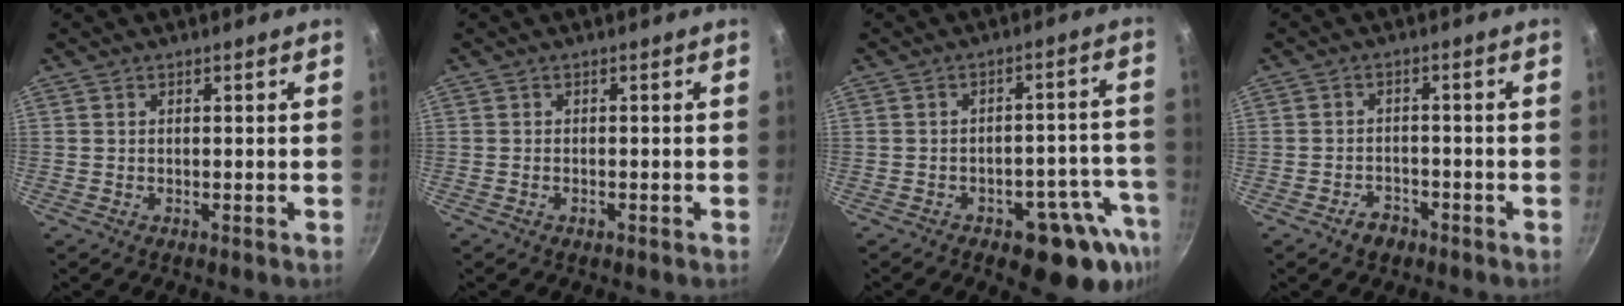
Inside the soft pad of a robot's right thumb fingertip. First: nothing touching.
{"total": 0.9, "force": [-0.5, 0.4, 0.6], "torque": [-0.013, 0.003, -0.009]}
{"total": 13.3, "force": [-7.0, 6.3, 9.4], "torque": [-0.057, 0.051, -0.086]}
{"total": 3.5, "force": [-2.4, 2.3, 1.3], "torque": [-0.011, 0.025, -0.033]}